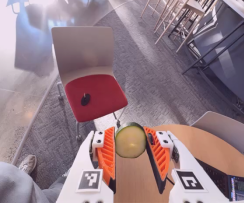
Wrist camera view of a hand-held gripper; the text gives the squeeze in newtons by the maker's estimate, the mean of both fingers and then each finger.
{"total": 11.7, "left": 12.2, "right": 11.3}